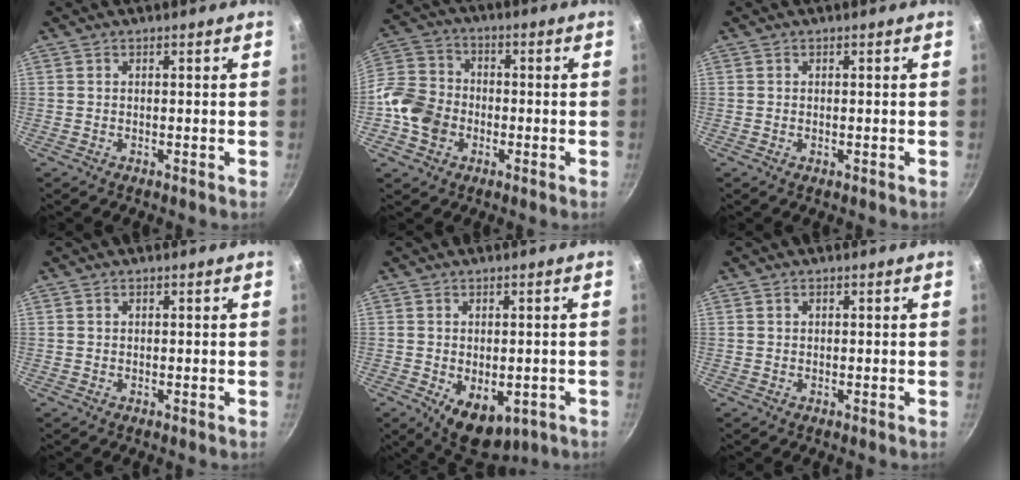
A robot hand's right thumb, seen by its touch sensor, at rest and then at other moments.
{"total": 11.7, "force": [-3.2, 9.5, 6.1], "torque": [-0.097, 0.027, -0.079]}
{"total": 0.5, "force": [-0.1, 0.3, 0.4], "torque": [-0.005, 0.001, -0.001]}
{"total": 0.7, "force": [0.3, 0.5, 0.3], "torque": [-0.002, 0.004, 0.004]}
{"total": 9.1, "force": [-2.6, 5.6, 6.6], "torque": [-0.068, -0.004, -0.020]}
{"total": 0.8, "force": [0.3, 0.7, 0.4], "torque": [-0.003, 0.004, 0.005]}